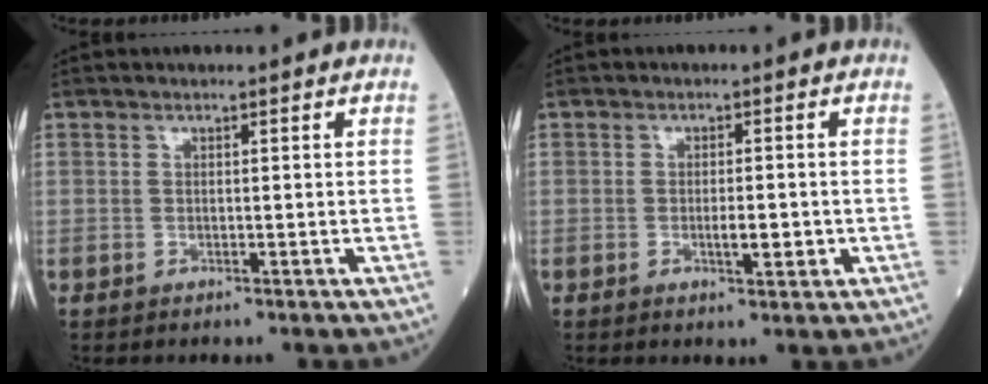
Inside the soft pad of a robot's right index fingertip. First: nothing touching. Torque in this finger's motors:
{"motor_torque": [0.60, -0.13, 0.24, 0.06]}